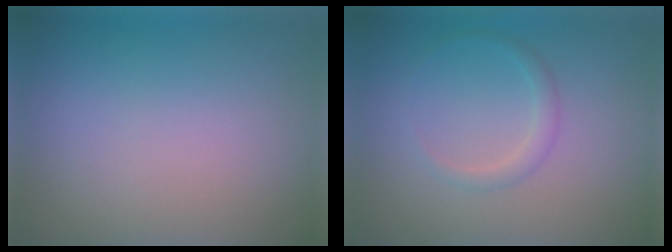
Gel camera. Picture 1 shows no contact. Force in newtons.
{"total": 1.2, "press": 1.2, "slide": 0.2}